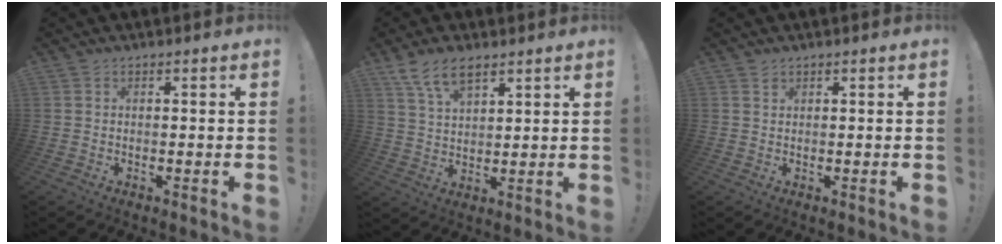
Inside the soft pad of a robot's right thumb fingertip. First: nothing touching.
{"total": 8.9, "force": [5.7, 4.1, 5.4], "torque": [-0.098, -0.016, 0.108]}
{"total": 0.9, "force": [0.8, 0.5, 0.1], "torque": [0.005, -0.005, 0.014]}